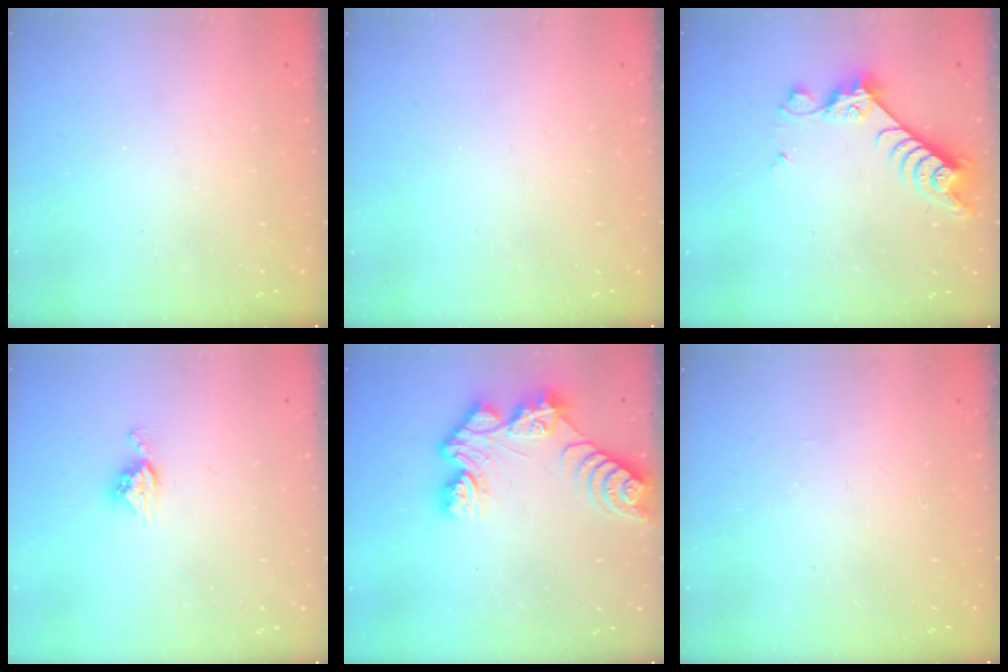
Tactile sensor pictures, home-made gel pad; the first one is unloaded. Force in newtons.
{"total": 0.0}
{"total": 7.7, "press": 7.6, "slide": 1.1}
{"total": 6.3, "press": 6.3, "slide": 0.4}
{"total": 11.8, "press": 11.7, "slide": 1.1}
{"total": 1.2, "press": 1.2, "slide": 0.3}